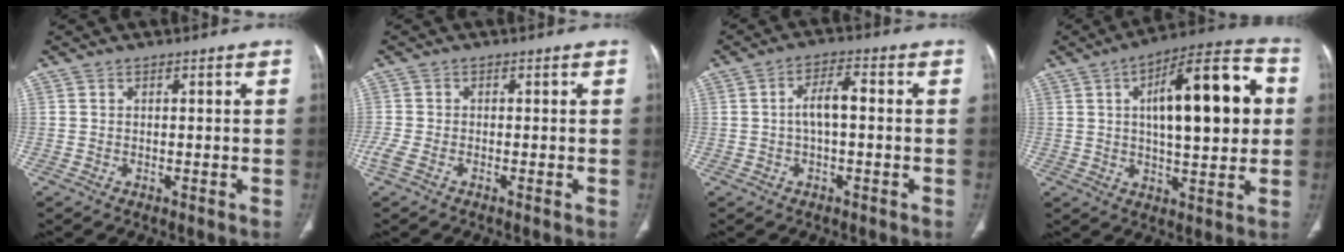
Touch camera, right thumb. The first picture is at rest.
{"total": 2.8, "force": [-1.5, 1.2, 2.1], "torque": [-0.063, -0.001, -0.035]}
{"total": 5.0, "force": [-0.1, 2.1, 4.6], "torque": [-0.086, 0.018, -0.005]}
{"total": 20.5, "force": [3.7, 7.6, 18.7], "torque": [-0.247, 0.019, 0.048]}